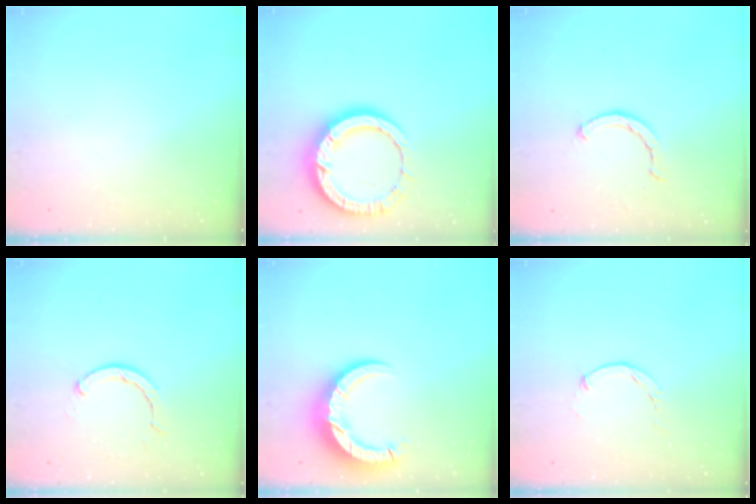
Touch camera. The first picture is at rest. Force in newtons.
{"total": 13.6, "press": 13.5, "slide": 1.4}
{"total": 2.1, "press": 2.1, "slide": 0.1}
{"total": 2.9, "press": 2.9, "slide": 0.4}
{"total": 10.7, "press": 10.6, "slide": 1.1}
{"total": 0.0}